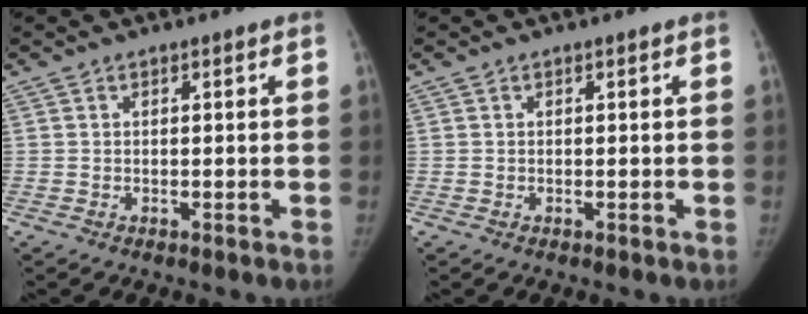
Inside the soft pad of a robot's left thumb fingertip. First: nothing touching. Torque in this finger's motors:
{"motor_torque": [0.07, 0.03, 0.07, -0.10, 0.02]}